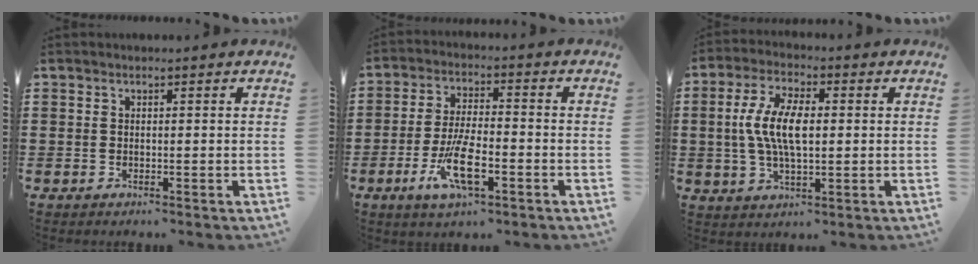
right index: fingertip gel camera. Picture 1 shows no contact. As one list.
[{"total": 8.8, "force": [-3.4, 2.6, 7.6], "torque": [-0.168, -0.014, -0.065]}, {"total": 8.4, "force": [0.5, 3.2, 7.8], "torque": [-0.170, 0.000, 0.002]}]